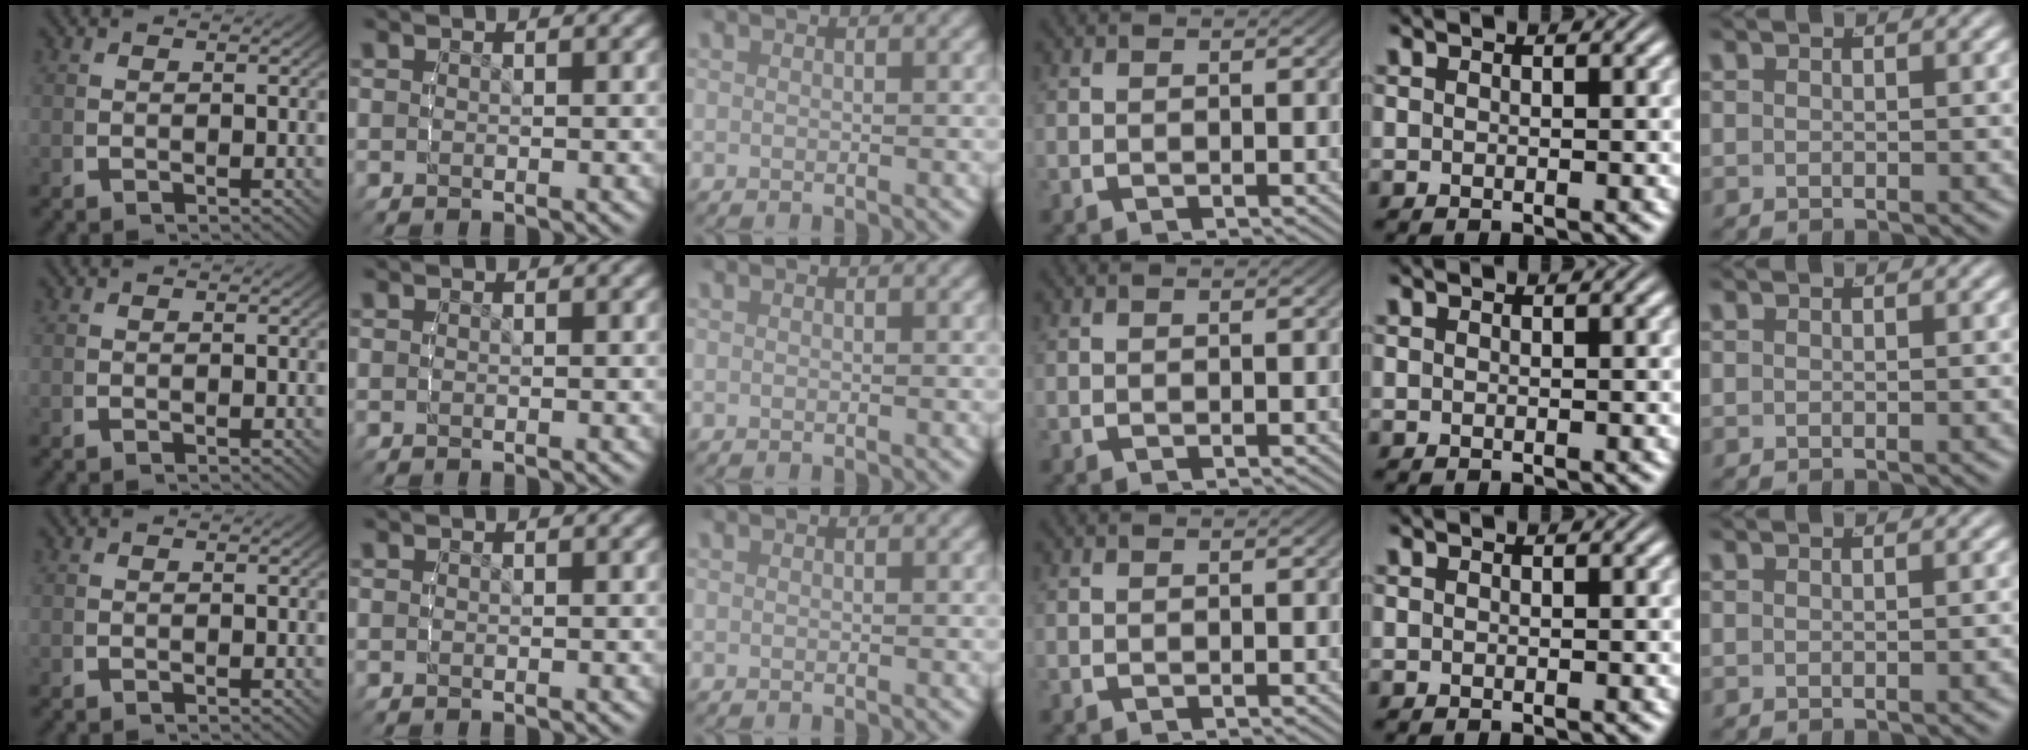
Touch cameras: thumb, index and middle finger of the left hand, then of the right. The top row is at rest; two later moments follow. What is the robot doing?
{"motion": "lift_and_place", "object": "bottle"}